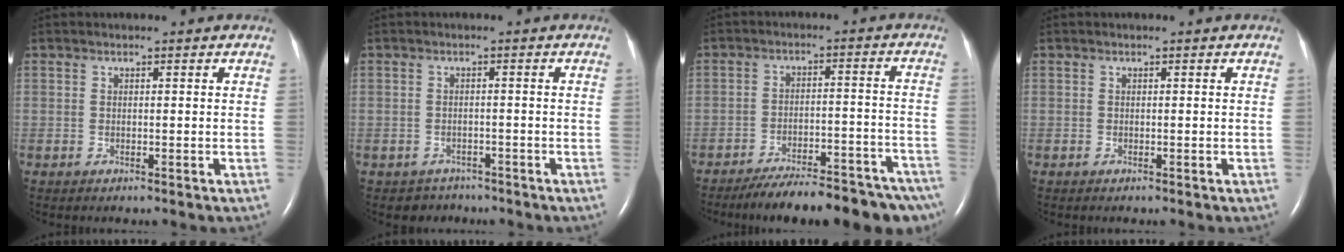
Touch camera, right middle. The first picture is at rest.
{"total": 2.7, "force": [-2.1, 1.7, -0.5], "torque": [0.001, 0.006, -0.030]}
{"total": 19.3, "force": [-16.7, 3.8, 8.9], "torque": [-0.078, 0.008, -0.223]}
{"total": 0.0}